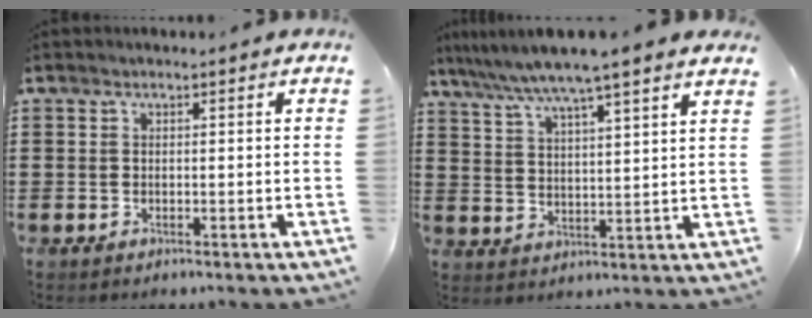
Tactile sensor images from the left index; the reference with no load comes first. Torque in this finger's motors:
{"motor_torque": [2.00, -0.13, 1.05, 0.21]}